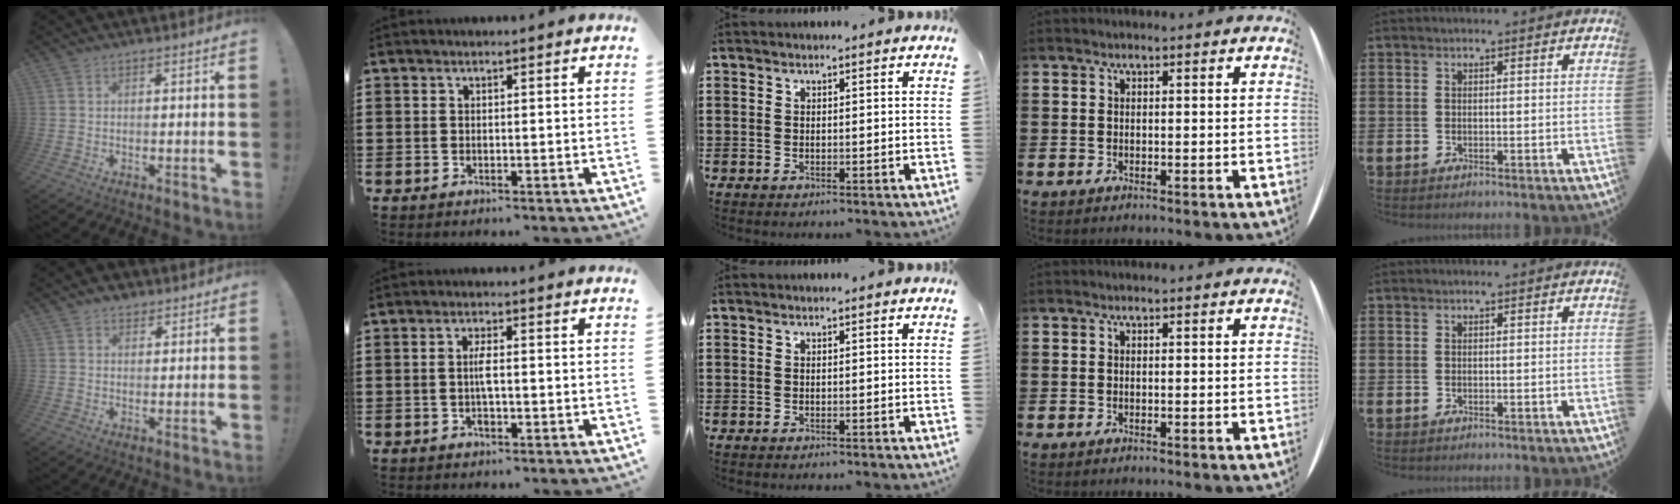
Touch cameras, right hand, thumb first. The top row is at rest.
{"thumb": {"total": 3.5, "force": [2.5, 2.4, 0.7], "torque": [-0.003, -0.012, 0.044]}, "index": {"total": 3.0, "force": [-0.5, 1.0, 2.7], "torque": [-0.058, 0.000, -0.011]}}